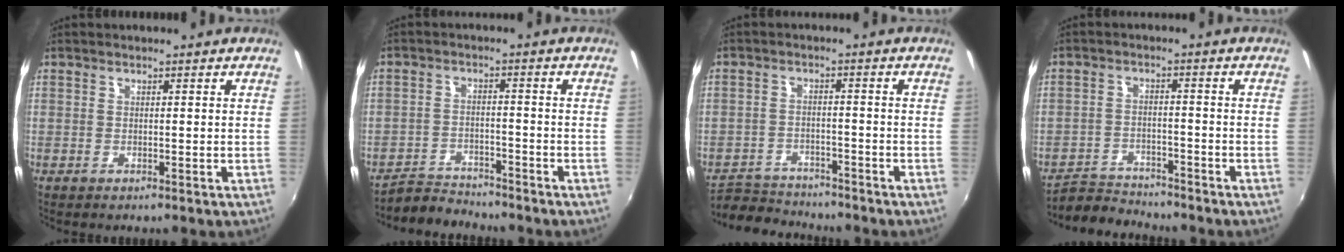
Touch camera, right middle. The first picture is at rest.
{"total": 5.7, "force": [-5.5, 1.5, -0.1], "torque": [-0.019, 0.007, -0.098]}
{"total": 8.2, "force": [-7.5, 3.0, 1.0], "torque": [-0.039, 0.010, -0.126]}
{"total": 6.5, "force": [-6.3, 1.6, 0.0], "torque": [-0.024, 0.007, -0.113]}